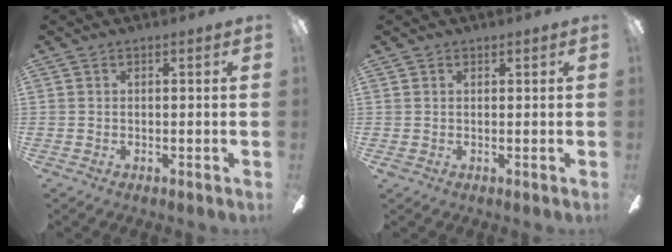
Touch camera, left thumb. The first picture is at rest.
{"total": 1.0, "force": [0.6, 0.8, 0.1], "torque": [-0.001, 0.004, 0.011]}